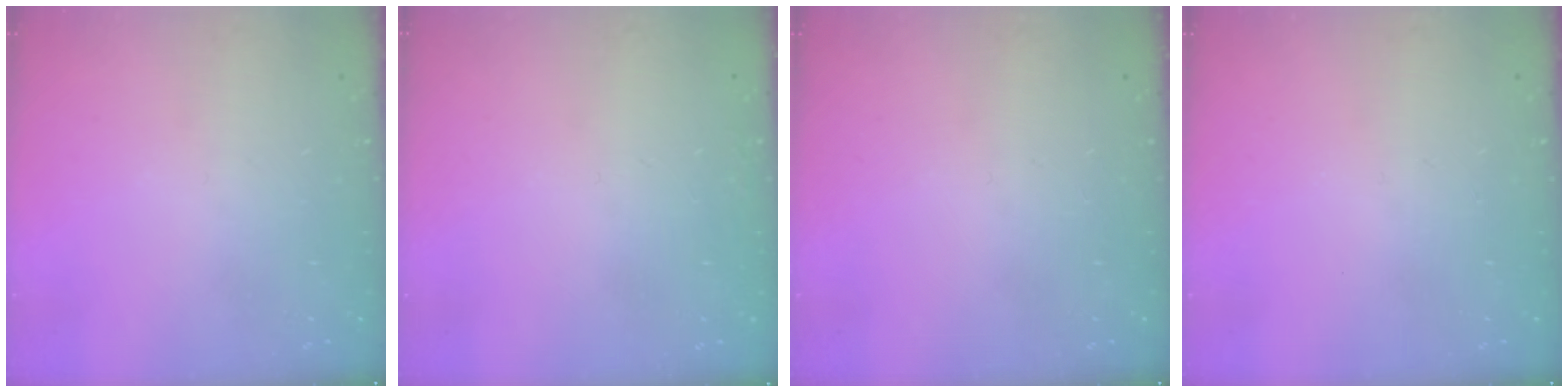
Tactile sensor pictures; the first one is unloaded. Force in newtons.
{"total": 1.6, "press": 1.5, "slide": 0.1}
{"total": 0.0}
{"total": 0.0}